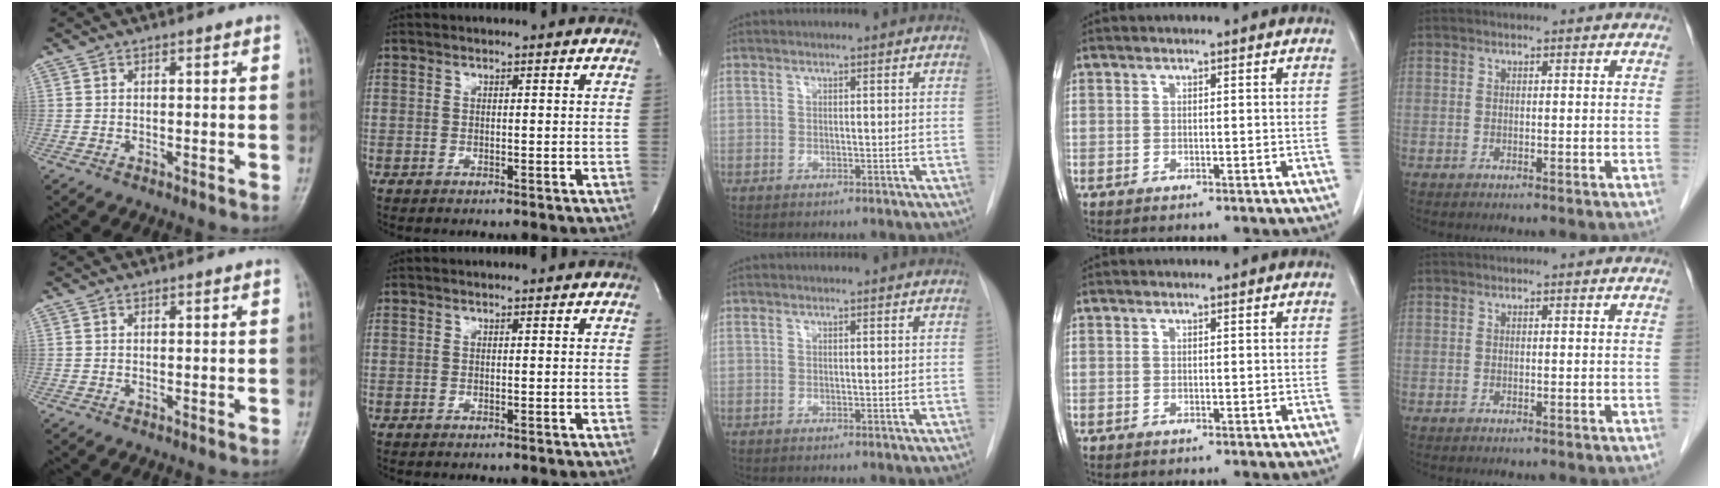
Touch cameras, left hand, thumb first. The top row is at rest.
{}